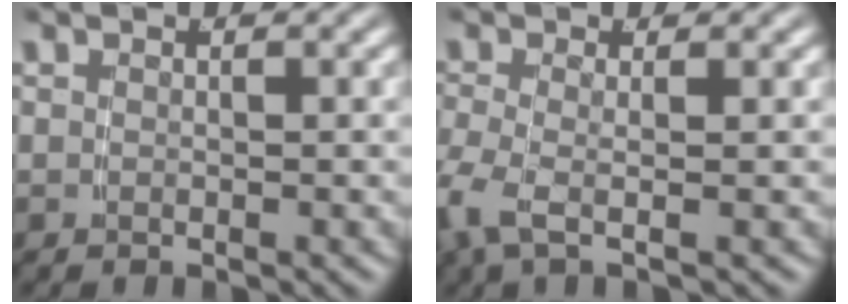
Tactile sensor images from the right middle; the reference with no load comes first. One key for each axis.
{"total": 2.4, "fx": -0.8, "fy": 0.8, "fz": 2.2, "tx": -0.072, "ty": -0.018, "tz": -0.006}